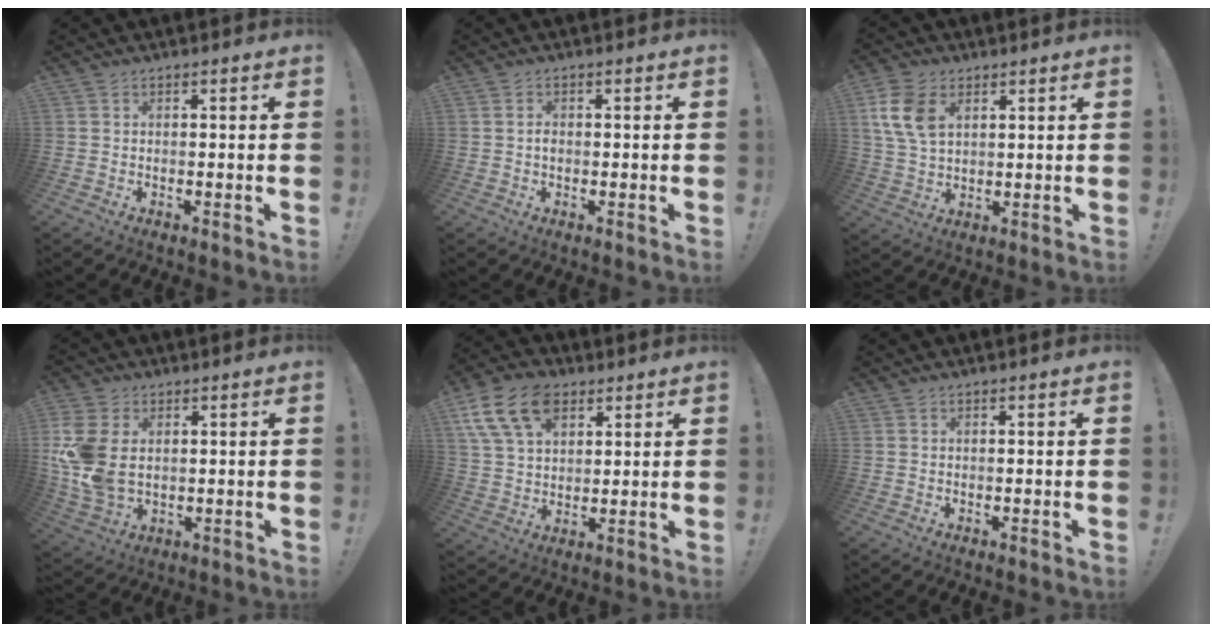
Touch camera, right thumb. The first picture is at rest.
{"total": 1.4, "force": [-0.4, 0.9, 0.9], "torque": [-0.016, 0.004, -0.008]}
{"total": 11.6, "force": [4.4, 7.7, 7.5], "torque": [-0.152, -0.003, 0.085]}
{"total": 14.0, "force": [2.1, 9.8, 9.8], "torque": [-0.205, -0.008, 0.041]}
{"total": 15.7, "force": [7.7, 10.2, 9.0], "torque": [-0.165, -0.027, 0.147]}
{"total": 0.0}